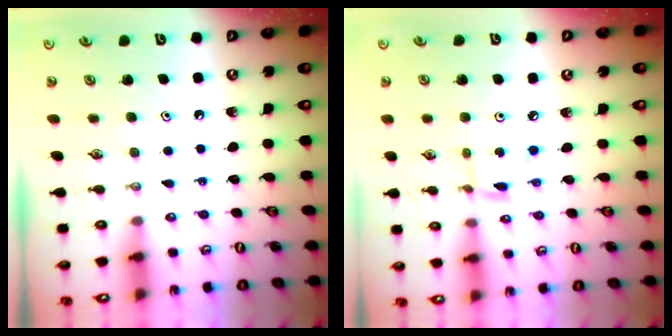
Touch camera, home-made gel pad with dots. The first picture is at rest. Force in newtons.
{"total": 2.0, "press": 2.0, "slide": 0.1}